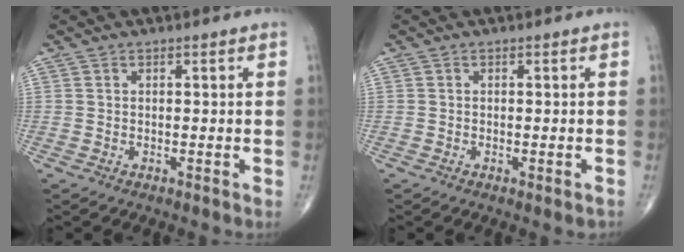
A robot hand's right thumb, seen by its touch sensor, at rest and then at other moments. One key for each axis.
{"total": 1.1, "fx": -0.5, "fy": 0.3, "fz": 0.9, "tx": -0.013, "ty": -0.003, "tz": -0.005}